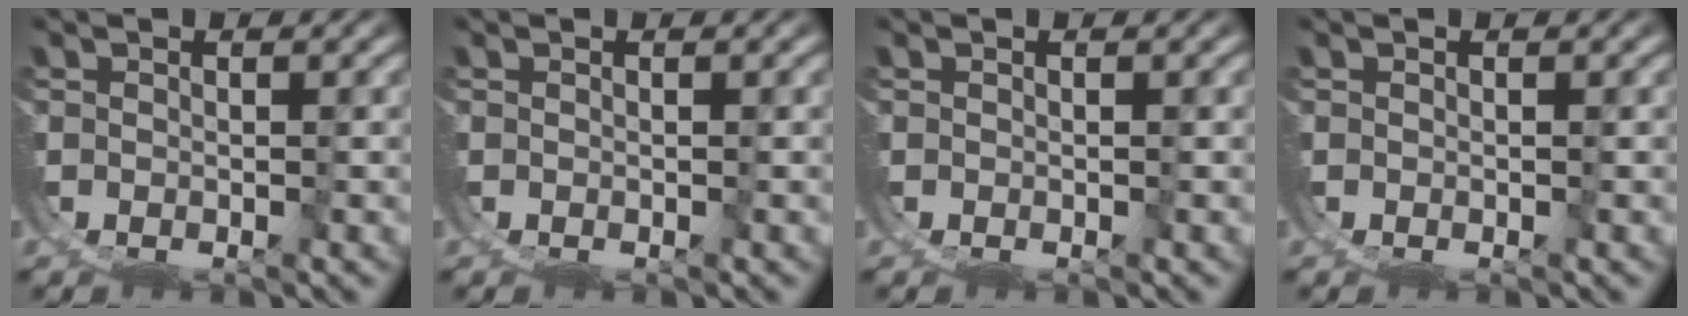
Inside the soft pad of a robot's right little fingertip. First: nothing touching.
{"total": 0.0}
{"total": 0.0}
{"total": 0.0}